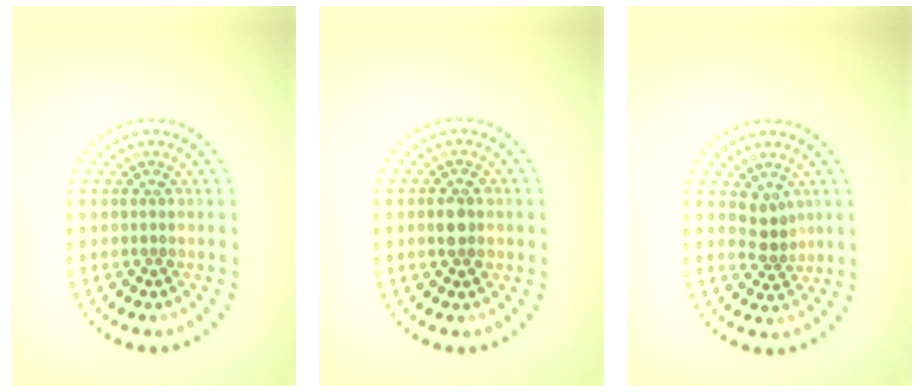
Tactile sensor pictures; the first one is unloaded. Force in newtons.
{"total": 2.6, "press": 2.5, "slide": 0.3}
{"total": 2.0, "press": 1.6, "slide": 1.2}